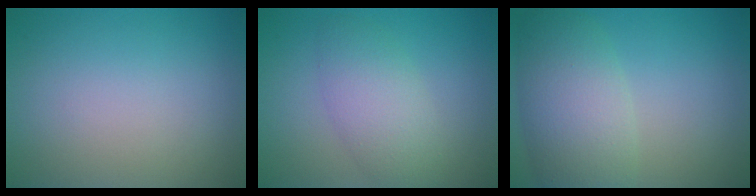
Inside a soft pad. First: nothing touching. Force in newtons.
{"total": 3.9, "press": 3.9, "slide": 0.2}
{"total": 6.4, "press": 6.4, "slide": 0.3}